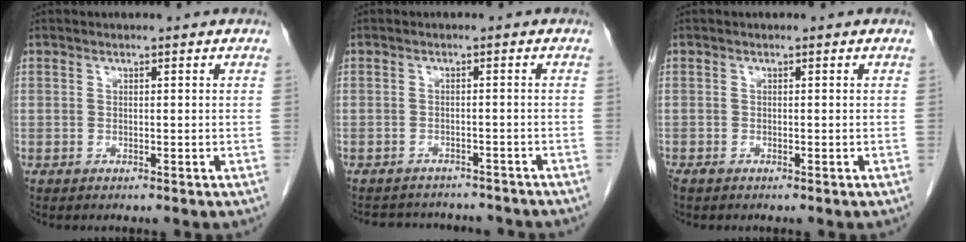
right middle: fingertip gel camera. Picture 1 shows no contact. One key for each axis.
{"total": 9.6, "fx": -8.9, "fy": 2.8, "fz": 2.1, "tx": -0.037, "ty": 0.012, "tz": -0.104}
{"total": 0.8, "fx": -0.7, "fy": 0.3, "fz": 0.4, "tx": -0.014, "ty": -0.003, "tz": -0.012}